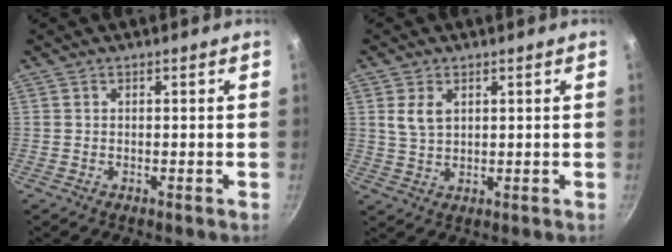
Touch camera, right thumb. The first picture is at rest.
{"total": 4.3, "force": [1.6, 2.7, 3.0], "torque": [-0.053, -0.006, 0.034]}